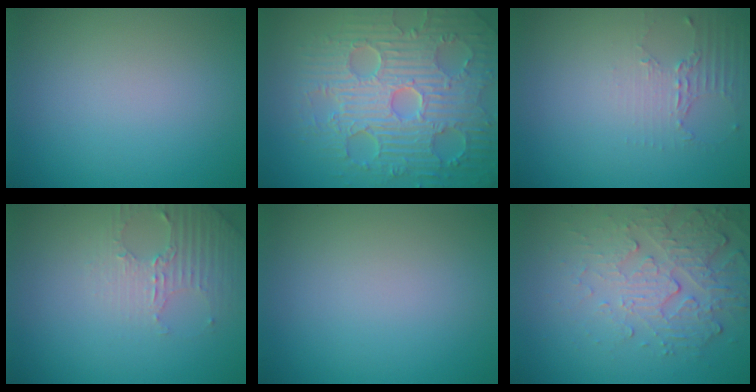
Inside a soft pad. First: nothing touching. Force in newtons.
{"total": 9.4, "press": 6.8, "slide": 6.4}
{"total": 2.1, "press": 1.5, "slide": 1.5}
{"total": 3.0, "press": 2.9, "slide": 0.7}
{"total": 0.0}
{"total": 5.2, "press": 3.5, "slide": 3.9}